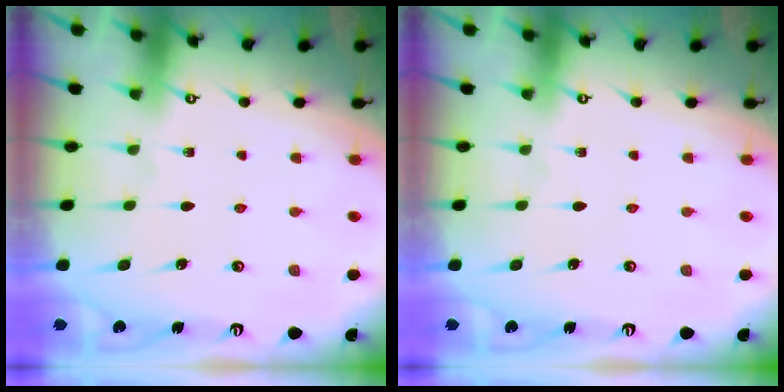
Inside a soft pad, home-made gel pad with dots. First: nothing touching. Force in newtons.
{"total": 0.0}